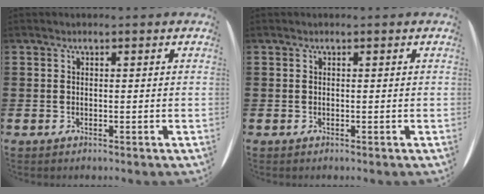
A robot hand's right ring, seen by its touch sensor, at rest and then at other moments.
{"total": 0.0}